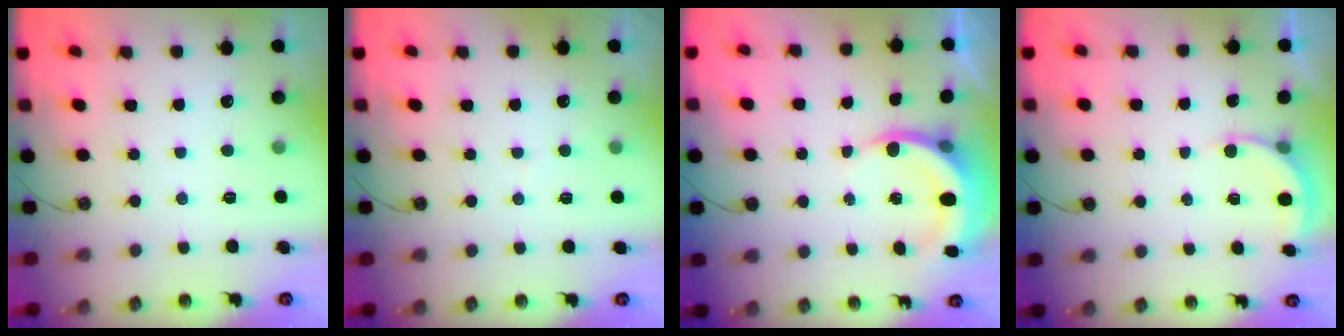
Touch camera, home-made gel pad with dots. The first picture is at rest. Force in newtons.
{"total": 2.7, "press": 2.6, "slide": 0.2}
{"total": 6.4, "press": 6.1, "slide": 1.9}
{"total": 3.5, "press": 3.5, "slide": 0.3}